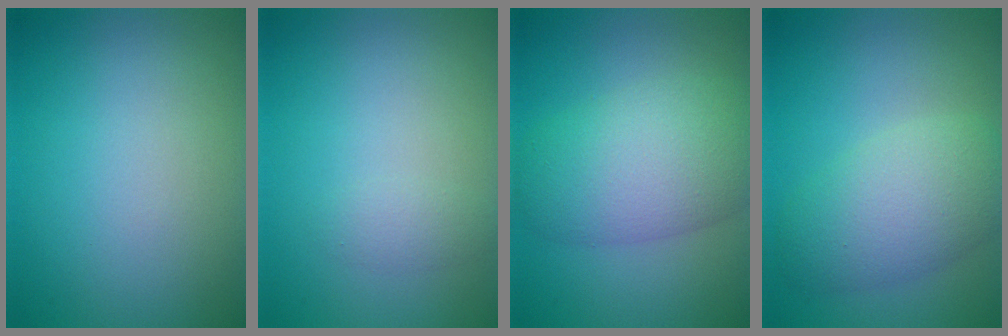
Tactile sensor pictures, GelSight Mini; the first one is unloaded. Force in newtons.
{"total": 1.0, "press": 1.0, "slide": 0.0}
{"total": 7.6, "press": 7.6, "slide": 0.2}
{"total": 5.3, "press": 5.3, "slide": 0.1}